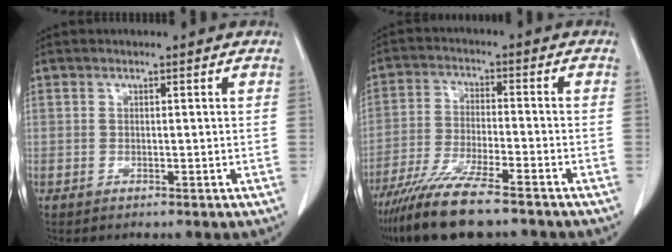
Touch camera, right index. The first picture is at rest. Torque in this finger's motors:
{"motor_torque": [1.19, -0.95, 0.61, 0.18]}